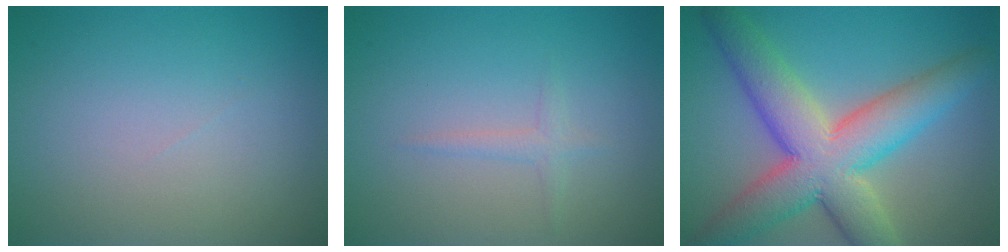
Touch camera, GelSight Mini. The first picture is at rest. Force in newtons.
{"total": 1.1, "press": 1.1, "slide": 0.1}
{"total": 10.1, "press": 10.1, "slide": 0.5}